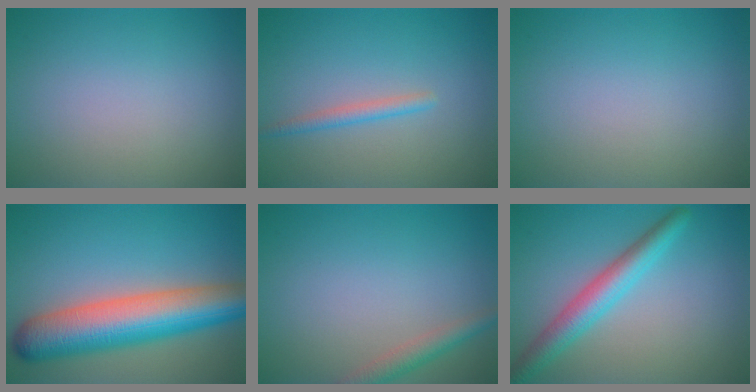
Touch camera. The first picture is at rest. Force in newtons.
{"total": 1.5, "press": 1.5, "slide": 0.1}
{"total": 0.0}
{"total": 10.2, "press": 10.2, "slide": 0.4}
{"total": 2.2, "press": 2.2, "slide": 0.1}
{"total": 4.2, "press": 4.2, "slide": 0.2}